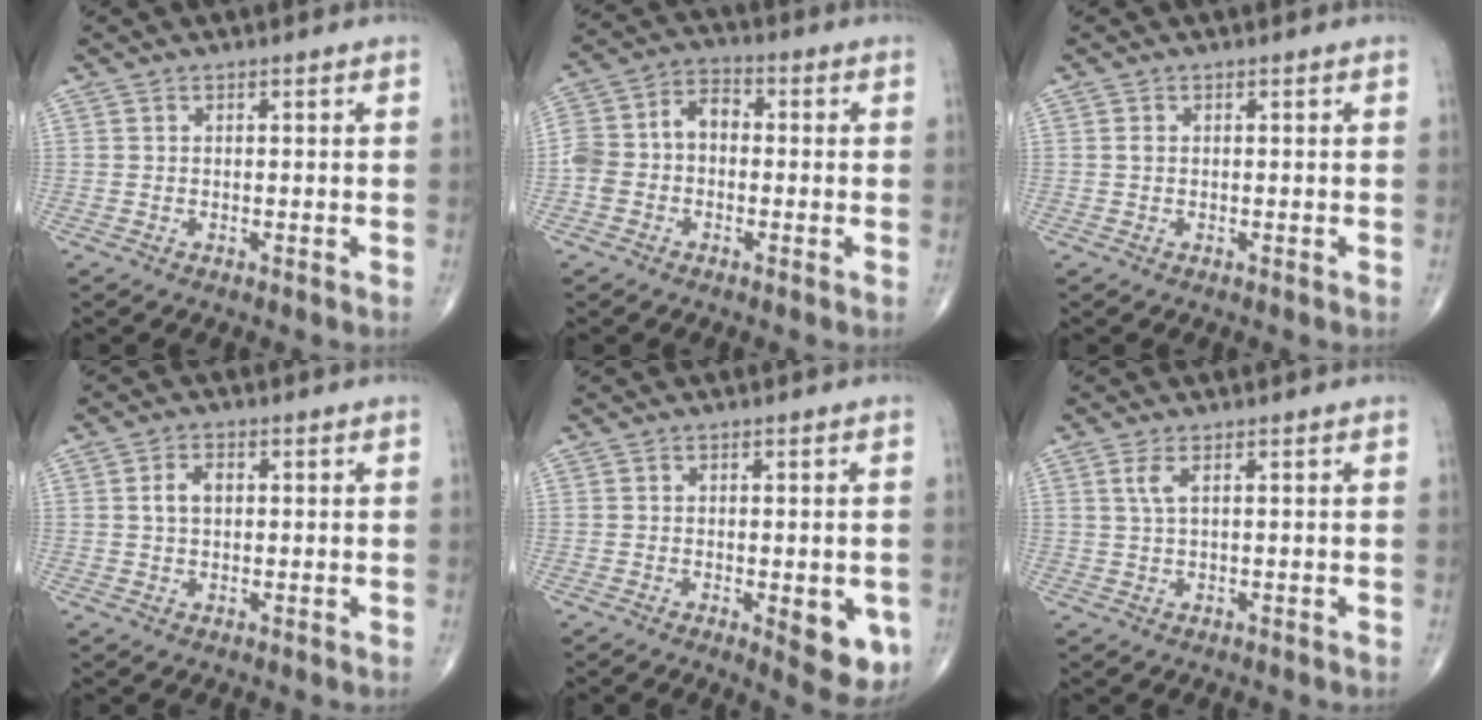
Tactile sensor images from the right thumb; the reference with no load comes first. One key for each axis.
{"total": 8.7, "fx": -1.0, "fy": 6.6, "fz": 5.6, "tx": -0.097, "ty": 0.038, "tz": -0.033}
{"total": 0.6, "fx": 0.1, "fy": 0.5, "fz": 0.4, "tx": -0.007, "ty": 0.000, "tz": 0.000}
{"total": 3.4, "fx": 0.6, "fy": 2.2, "fz": 2.6, "tx": -0.050, "ty": 0.007, "tz": 0.010}
{"total": 8.1, "fx": -2.1, "fy": 3.0, "fz": 7.2, "tx": -0.067, "ty": -0.012, "tz": -0.019}
{"total": 2.3, "fx": 0.9, "fy": 0.6, "fz": 2.1, "tx": -0.053, "ty": 0.004, "tz": 0.025}